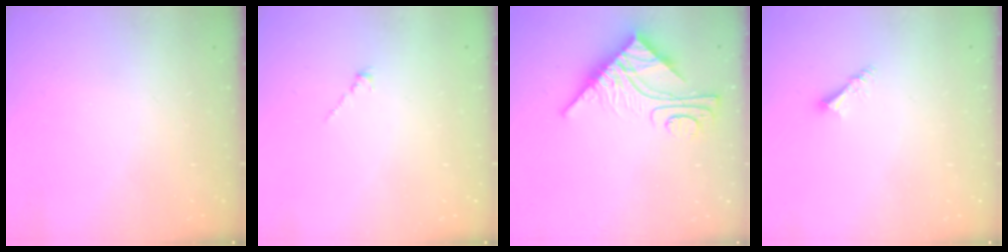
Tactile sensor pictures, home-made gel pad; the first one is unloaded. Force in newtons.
{"total": 0.0}
{"total": 10.9, "press": 10.8, "slide": 1.0}
{"total": 3.9, "press": 3.9, "slide": 0.5}